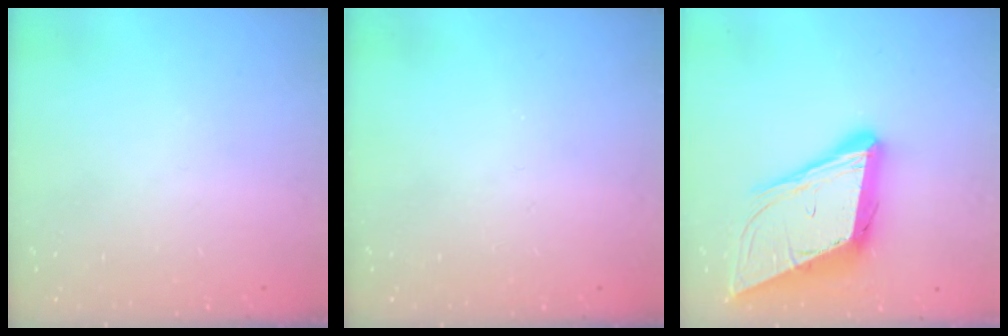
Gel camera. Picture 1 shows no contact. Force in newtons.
{"total": 0.0}
{"total": 17.7, "press": 17.2, "slide": 4.0}